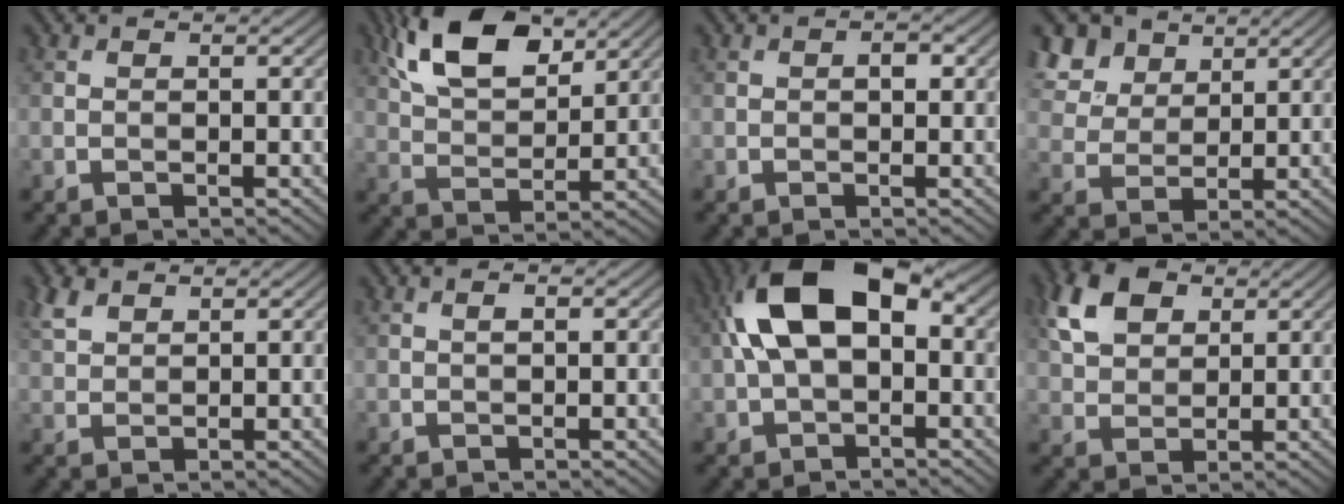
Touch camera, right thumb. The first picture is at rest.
{"total": 11.1, "force": [6.4, 5.0, 7.5], "torque": [-0.168, 0.012, 0.123]}
{"total": 1.1, "force": [0.0, 0.6, 0.9], "torque": [-0.010, 0.001, -0.002]}
{"total": 8.2, "force": [5.1, 5.2, 3.9], "torque": [-0.130, 0.009, 0.102]}
{"total": 2.9, "force": [2.0, 1.5, 1.5], "torque": [-0.039, 0.006, 0.045]}
{"total": 0.8, "force": [0.2, 0.2, 0.8], "torque": [-0.013, 0.002, 0.004]}
{"total": 12.5, "force": [1.8, 6.9, 10.2], "torque": [-0.208, 0.024, 0.021]}
{"total": 7.2, "force": [3.4, 4.7, 4.3], "torque": [-0.106, 0.010, 0.061]}